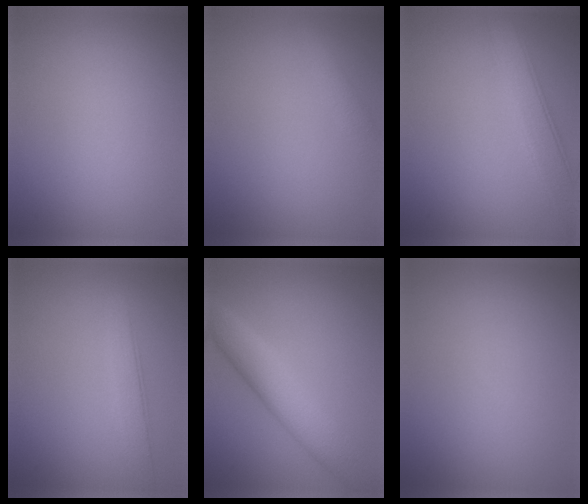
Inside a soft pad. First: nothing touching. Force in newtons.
{"total": 1.9, "press": 1.9, "slide": 0.0}
{"total": 4.8, "press": 4.8, "slide": 0.1}
{"total": 2.6, "press": 2.6, "slide": 0.1}
{"total": 5.6, "press": 5.6, "slide": 0.1}
{"total": 0.0}